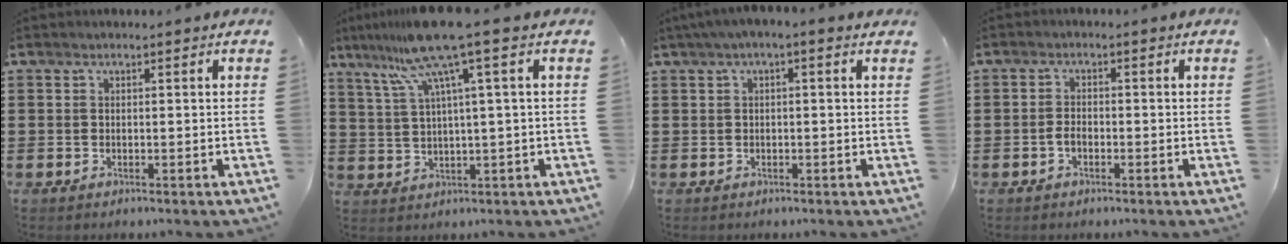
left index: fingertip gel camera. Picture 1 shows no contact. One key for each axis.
{"total": 10.3, "fx": 5.5, "fy": -0.3, "fz": 8.8, "tx": -0.202, "ty": -0.025, "tz": 0.086}
{"total": 1.6, "fx": -0.5, "fy": 0.3, "fz": 1.5, "tx": -0.023, "ty": -0.002, "tz": -0.011}
{"total": 2.0, "fx": -0.7, "fy": 1.0, "fz": 1.5, "tx": -0.039, "ty": 0.000, "tz": -0.017}